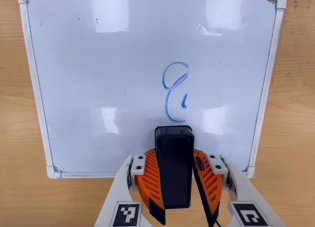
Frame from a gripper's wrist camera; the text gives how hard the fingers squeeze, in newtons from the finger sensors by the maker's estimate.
{"total": 9.9, "left": 9.4, "right": 10.4}